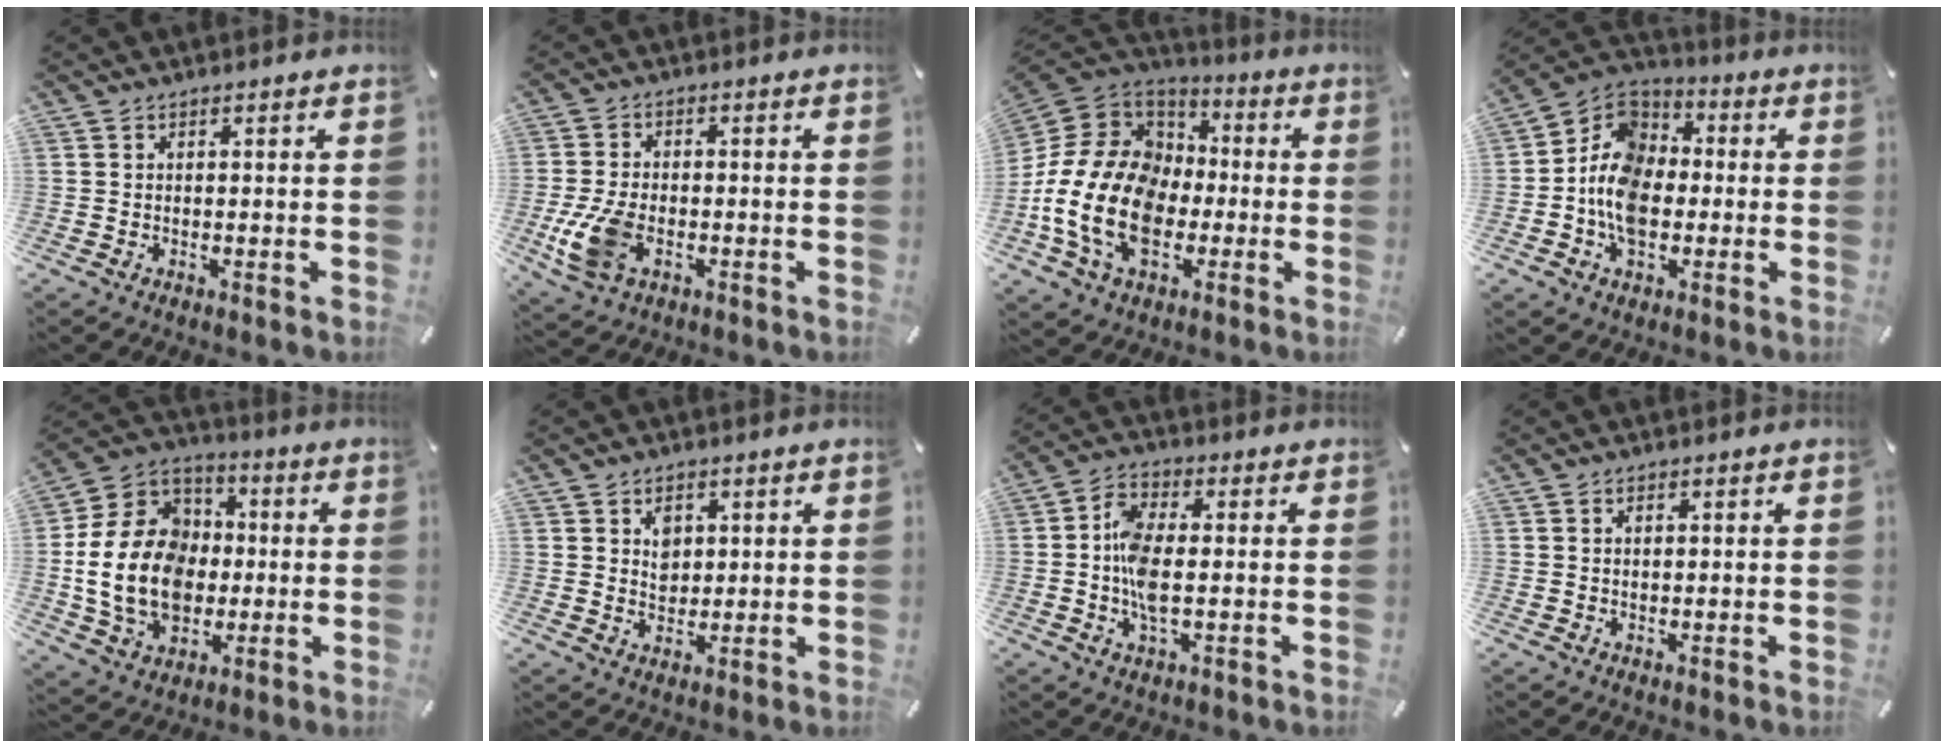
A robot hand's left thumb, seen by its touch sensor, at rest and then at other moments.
{"total": 9.6, "force": [-2.8, 6.1, 6.9], "torque": [-0.158, 0.000, -0.050]}
{"total": 20.2, "force": [-5.1, 15.6, 11.9], "torque": [-0.258, 0.026, -0.083]}
{"total": 12.3, "force": [-3.6, 9.4, 7.1], "torque": [-0.172, 0.018, -0.072]}
{"total": 20.6, "force": [-2.2, 16.2, 12.5], "torque": [-0.274, 0.020, -0.035]}
{"total": 4.3, "force": [1.4, 3.8, 1.5], "torque": [-0.008, -0.006, 0.019]}
{"total": 7.7, "force": [-0.6, 3.7, 6.7], "torque": [-0.145, 0.003, -0.013]}
{"total": 1.0, "force": [0.3, 0.7, 0.6], "torque": [-0.006, 0.002, 0.003]}